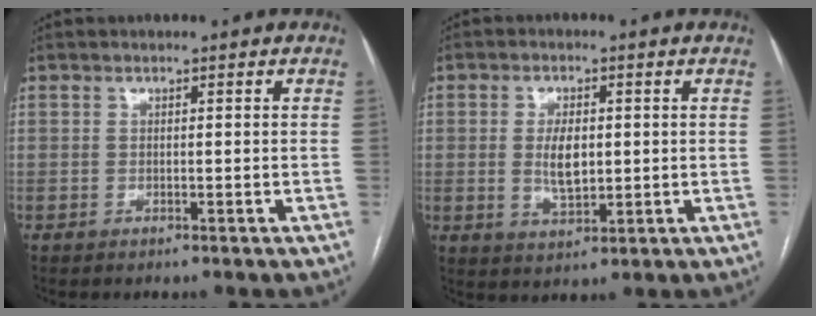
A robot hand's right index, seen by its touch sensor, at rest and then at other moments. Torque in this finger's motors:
{"motor_torque": [0.36, 0.26, -0.09, -0.04]}